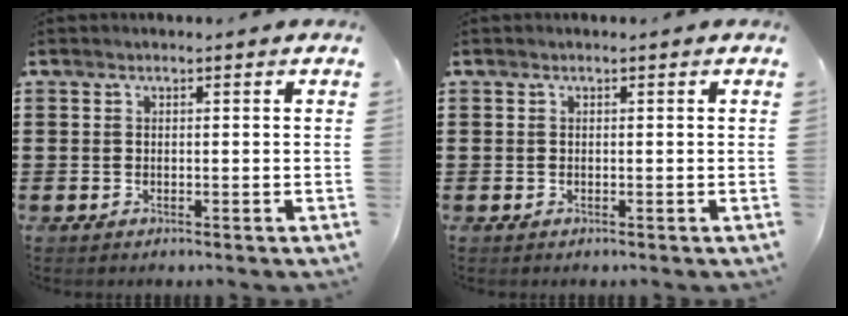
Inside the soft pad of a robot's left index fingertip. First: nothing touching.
{"total": 0.0}